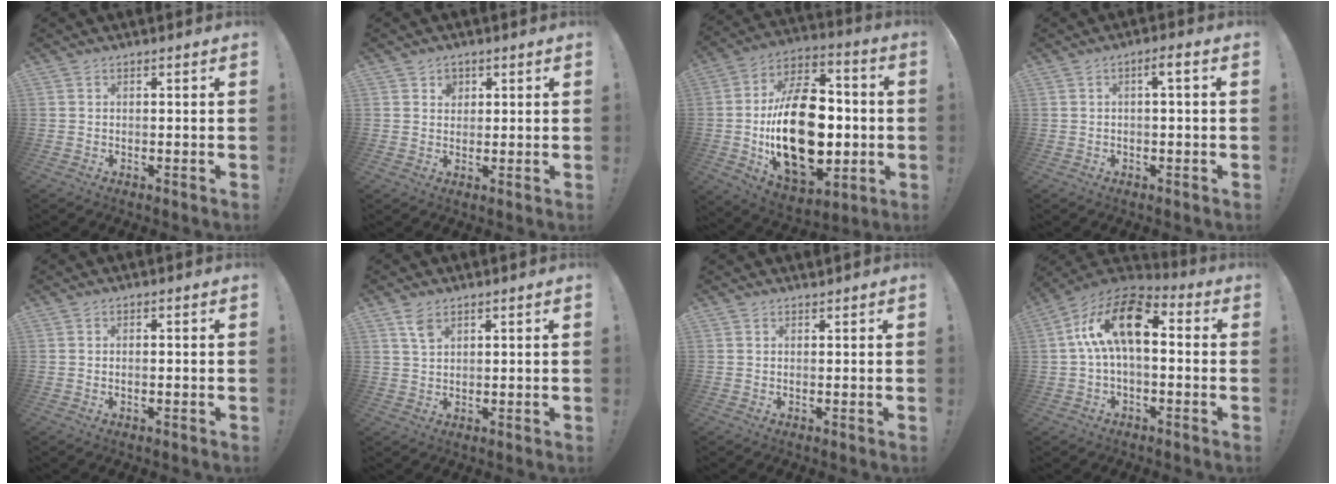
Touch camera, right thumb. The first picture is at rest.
{"total": 3.7, "force": [1.7, 3.0, 1.2], "torque": [-0.007, -0.007, 0.028]}
{"total": 28.9, "force": [-2.2, 17.2, 23.1], "torque": [-0.411, 0.007, -0.023]}
{"total": 2.8, "force": [-0.2, 0.2, 2.8], "torque": [-0.048, 0.003, -0.007]}
{"total": 0.6, "force": [-0.1, 0.1, 0.6], "torque": [-0.011, 0.001, -0.001]}
{"total": 4.4, "force": [2.6, 2.1, 2.8], "torque": [-0.045, -0.010, 0.047]}
{"total": 1.1, "force": [1.0, 0.0, -0.2], "torque": [0.013, -0.004, 0.019]}
{"total": 16.5, "force": [2.7, 8.3, 14.0], "torque": [-0.254, 0.008, 0.046]}